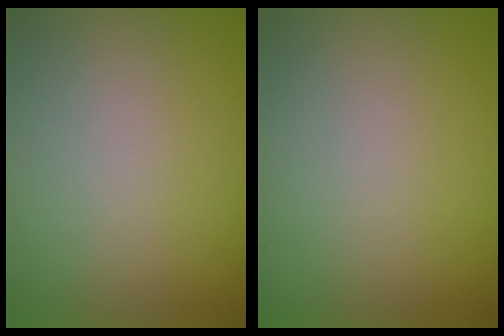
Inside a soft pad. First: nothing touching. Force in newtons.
{"total": 0.0}